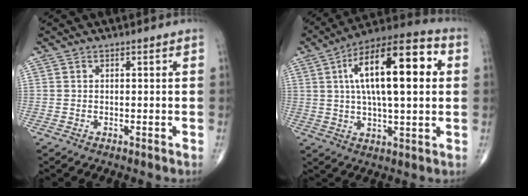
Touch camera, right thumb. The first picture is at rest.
{"total": 20.9, "force": [4.3, 7.6, 19.0], "torque": [-0.295, 0.018, 0.061]}